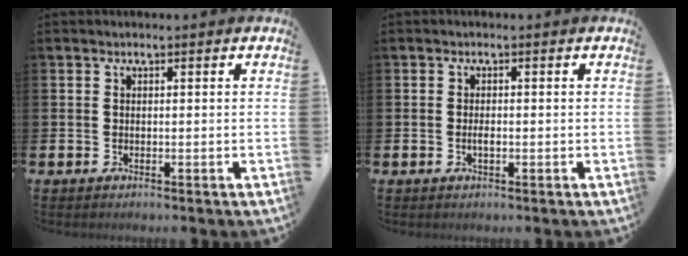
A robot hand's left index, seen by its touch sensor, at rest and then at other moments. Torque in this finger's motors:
{"motor_torque": [0.56, 0.06, 0.03, 0.06]}